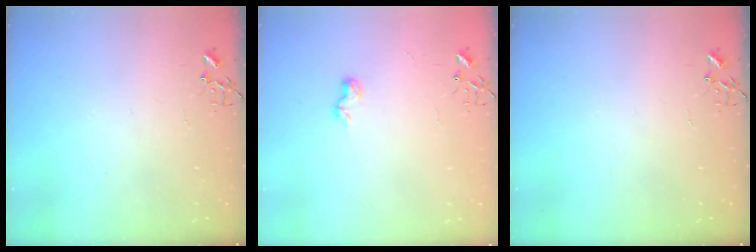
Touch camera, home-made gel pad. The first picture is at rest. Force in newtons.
{"total": 6.3, "press": 6.3, "slide": 0.8}
{"total": 0.0}